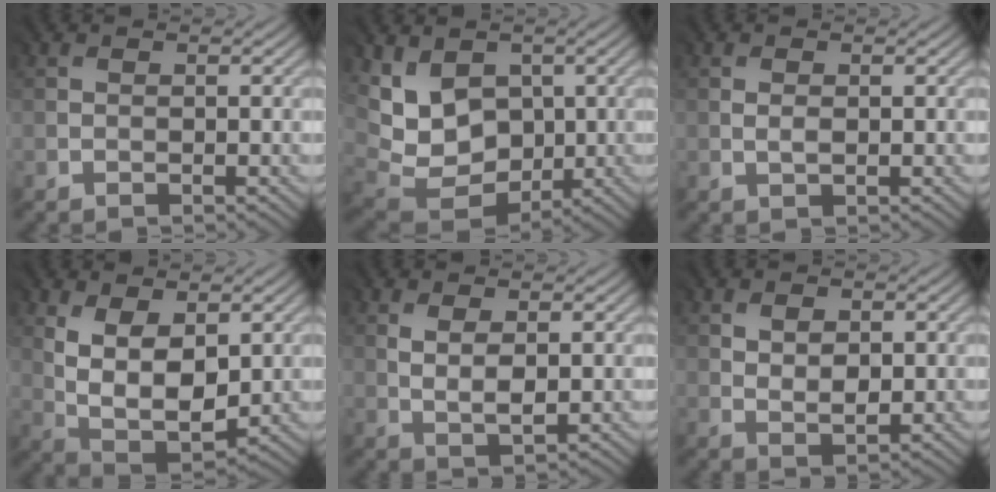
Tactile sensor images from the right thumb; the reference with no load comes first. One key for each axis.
{"total": 9.3, "fx": 2.6, "fy": 7.2, "fz": 5.4, "tx": -0.135, "ty": -0.006, "tz": 0.062}
{"total": 0.6, "fx": 0.2, "fy": 0.3, "fz": 0.4, "tx": -0.009, "ty": -0.002, "tz": 0.005}
{"total": 8.9, "fx": 2.5, "fy": 4.9, "fz": 6.9, "tx": -0.159, "ty": -0.013, "tz": 0.055}
{"total": 3.0, "fx": 1.0, "fy": 1.4, "fz": 2.5, "tx": -0.054, "ty": -0.005, "tz": 0.026}
{"total": 3.2, "fx": 1.1, "fy": 2.0, "fz": 2.2, "tx": -0.036, "ty": -0.004, "tz": 0.021}